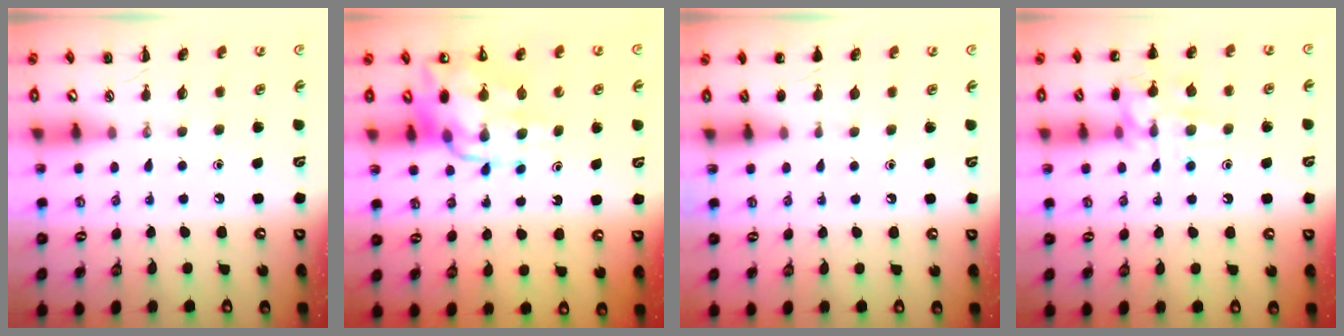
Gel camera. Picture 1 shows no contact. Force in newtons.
{"total": 13.2, "press": 12.7, "slide": 3.6}
{"total": 1.1, "press": 1.0, "slide": 0.2}
{"total": 13.9, "press": 13.9, "slide": 0.8}